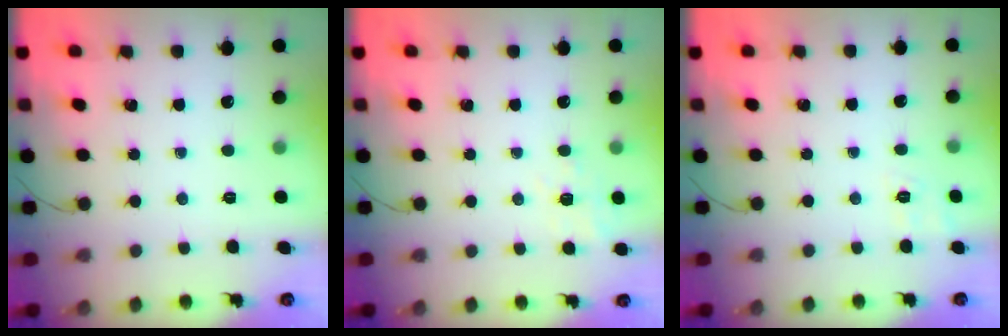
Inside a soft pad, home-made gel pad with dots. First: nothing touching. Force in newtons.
{"total": 7.6, "press": 7.3, "slide": 1.9}
{"total": 2.5, "press": 1.8, "slide": 1.8}